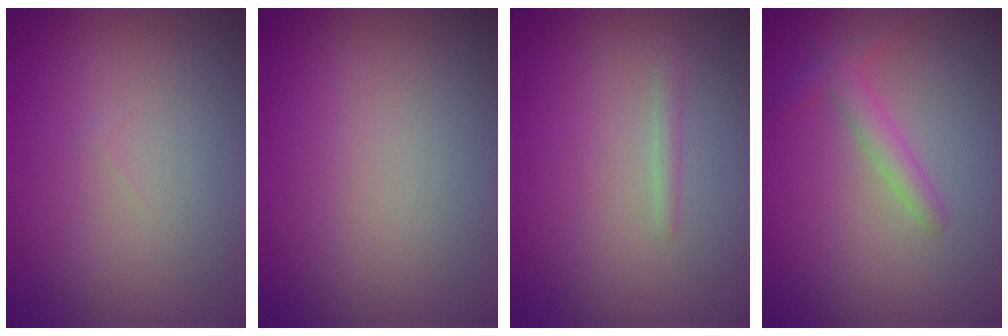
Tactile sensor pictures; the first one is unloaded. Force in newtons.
{"total": 0.0}
{"total": 0.9, "press": 0.9, "slide": 0.1}
{"total": 2.2, "press": 2.2, "slide": 0.1}